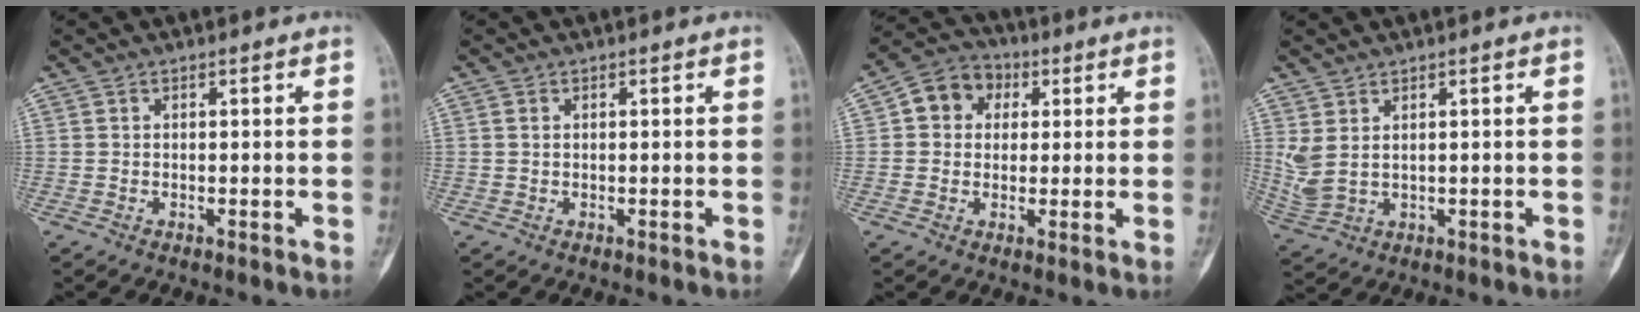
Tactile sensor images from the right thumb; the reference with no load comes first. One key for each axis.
{"total": 0.7, "fx": 0.2, "fy": 0.5, "fz": 0.5, "tx": -0.011, "ty": 0.001, "tz": 0.003}
{"total": 8.2, "fx": 2.0, "fy": 6.9, "fz": 3.8, "tx": -0.029, "ty": 0.010, "tz": 0.020}
{"total": 4.9, "fx": 1.3, "fy": 2.6, "fz": 3.9, "tx": -0.093, "ty": -0.001, "tz": 0.040}